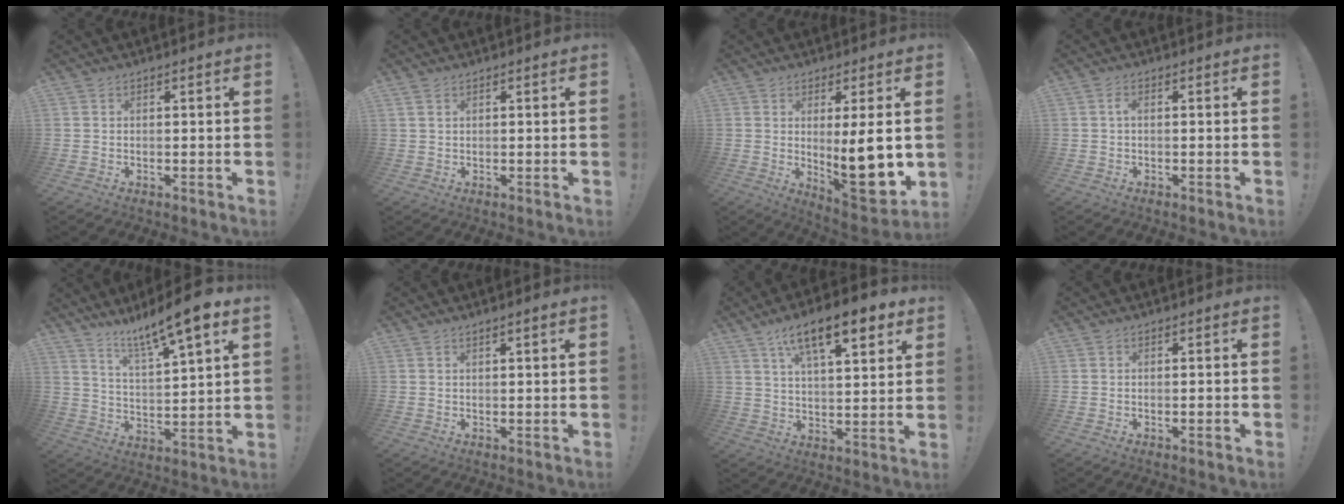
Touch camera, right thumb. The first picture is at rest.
{"total": 1.6, "force": [0.9, 0.9, 1.0], "torque": [-0.012, -0.001, 0.017]}
{"total": 13.8, "force": [0.6, 3.4, 13.4], "torque": [-0.194, -0.023, 0.012]}
{"total": 1.5, "force": [-0.4, 0.4, 1.4], "torque": [-0.029, 0.008, -0.008]}
{"total": 13.0, "force": [9.8, 1.1, 8.4], "torque": [-0.146, -0.066, 0.156]}
{"total": 1.2, "force": [0.6, -0.2, 1.0], "torque": [-0.018, 0.000, 0.010]}
{"total": 15.5, "force": [8.6, 5.2, 11.8], "torque": [-0.179, -0.039, 0.138]}
{"total": 1.2, "force": [-0.6, 0.1, 1.0], "torque": [-0.020, 0.003, -0.008]}